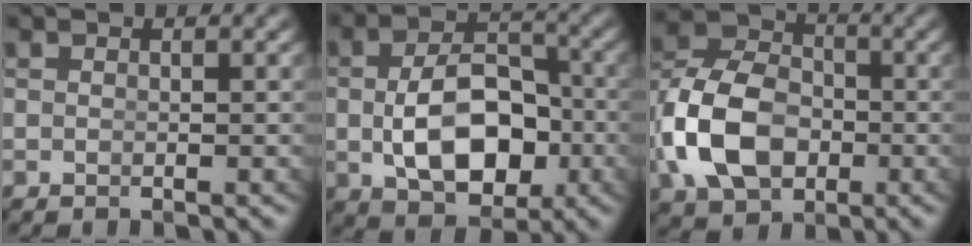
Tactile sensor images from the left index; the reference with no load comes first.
{"total": 7.9, "force": [-1.3, 4.9, 6.1], "torque": [-0.096, -0.023, -0.009]}
{"total": 9.2, "force": [-1.4, 7.2, 5.6], "torque": [-0.117, -0.026, -0.014]}